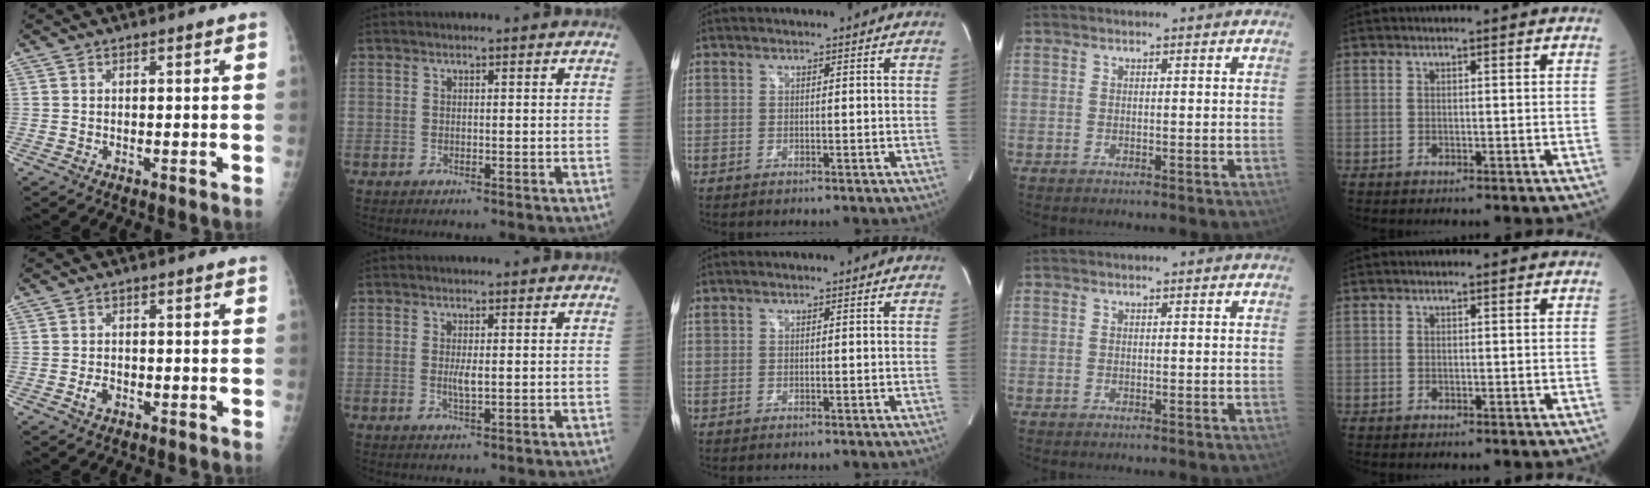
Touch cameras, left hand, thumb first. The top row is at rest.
{"thumb": {"total": 2.0, "force": [-0.8, 1.4, 1.1], "torque": [-0.016, 0.004, -0.015]}, "index": {"total": 1.9, "force": [0.1, 0.3, 1.9], "torque": [-0.041, -0.003, 0.003]}}